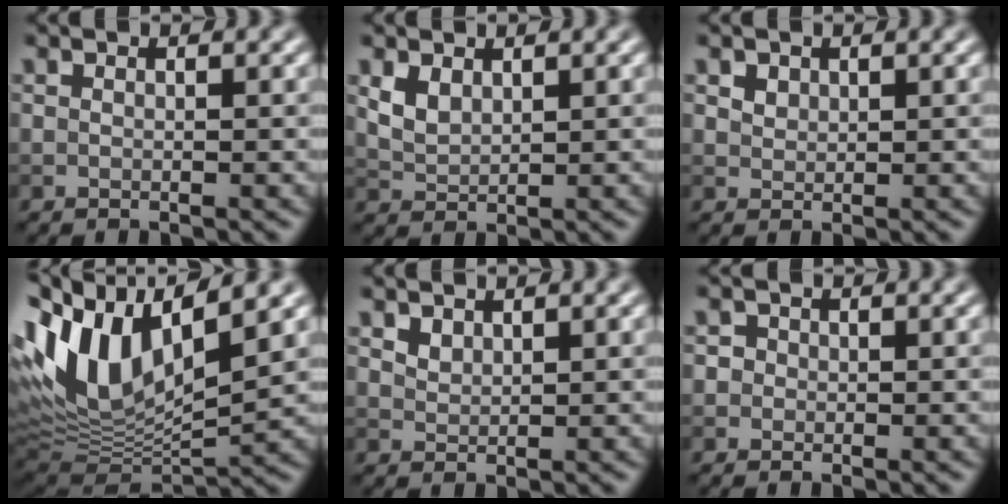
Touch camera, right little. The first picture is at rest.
{"total": 2.0, "force": [1.1, 1.3, 1.1], "torque": [-0.030, -0.002, 0.027]}
{"total": 1.6, "force": [1.0, 1.0, 0.6], "torque": [-0.013, -0.002, 0.022]}
{"total": 12.4, "force": [3.9, 5.7, 10.2], "torque": [-0.204, 0.007, 0.068]}
{"total": 1.4, "force": [1.0, 0.8, 0.5], "torque": [-0.012, -0.005, 0.022]}
{"total": 1.5, "force": [0.5, 1.4, 0.5], "torque": [0.006, 0.004, 0.006]}